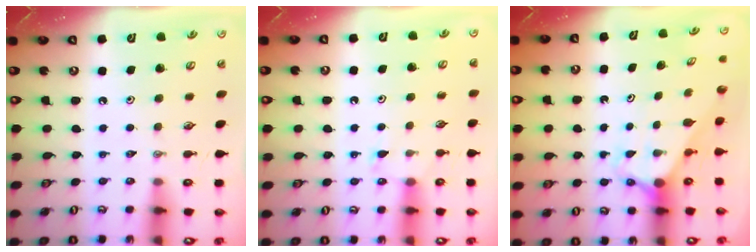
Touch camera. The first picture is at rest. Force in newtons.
{"total": 4.6, "press": 4.5, "slide": 0.4}
{"total": 2.9, "press": 2.9, "slide": 0.0}